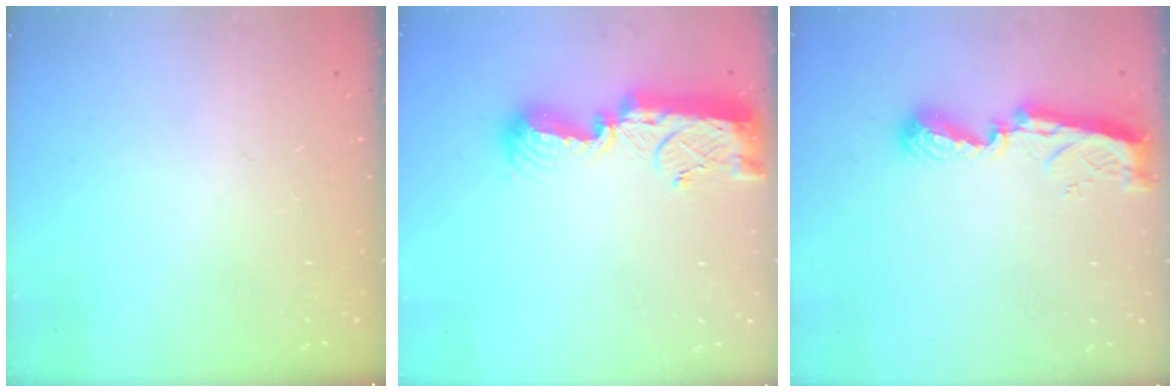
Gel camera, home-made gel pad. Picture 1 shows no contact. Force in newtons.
{"total": 11.9, "press": 11.9, "slide": 0.5}
{"total": 9.0, "press": 9.0, "slide": 0.5}